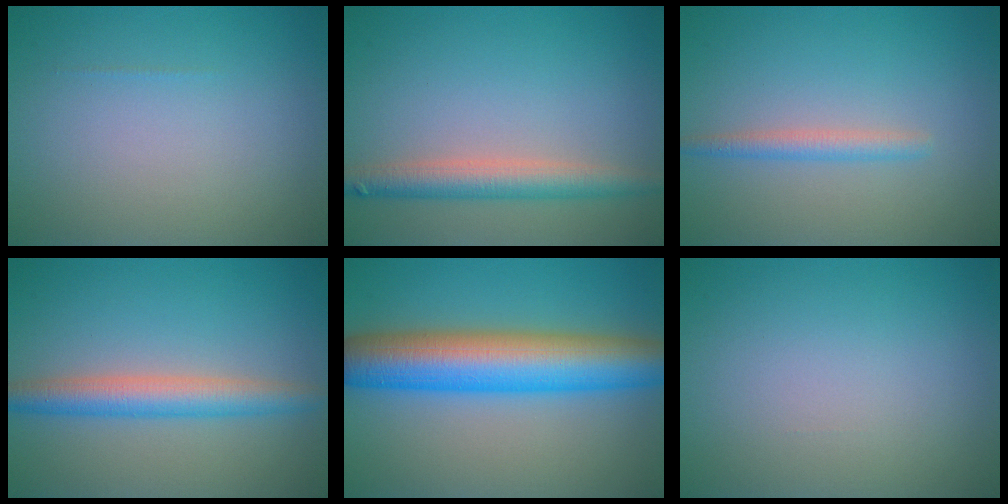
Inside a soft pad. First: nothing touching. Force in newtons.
{"total": 3.8, "press": 3.8, "slide": 0.3}
{"total": 1.7, "press": 1.7, "slide": 0.1}
{"total": 4.0, "press": 4.0, "slide": 0.2}
{"total": 10.2, "press": 10.2, "slide": 0.1}
{"total": 0.0}